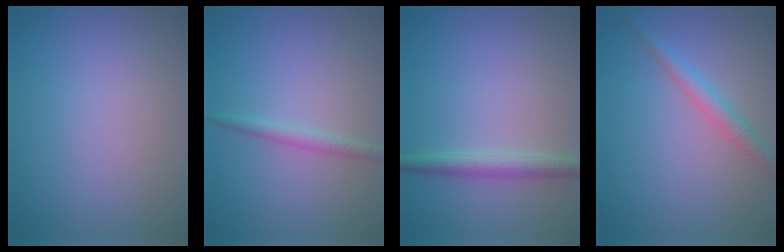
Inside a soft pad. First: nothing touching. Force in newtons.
{"total": 1.4, "press": 1.4, "slide": 0.1}
{"total": 2.4, "press": 2.4, "slide": 0.0}
{"total": 2.5, "press": 2.5, "slide": 0.1}